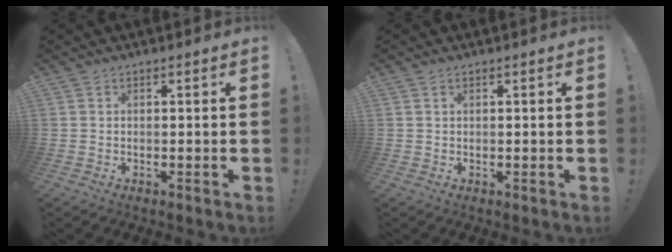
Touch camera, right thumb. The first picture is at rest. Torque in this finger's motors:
{"motor_torque": [0.01, 0.13, 0.08, -0.05, 0.06]}